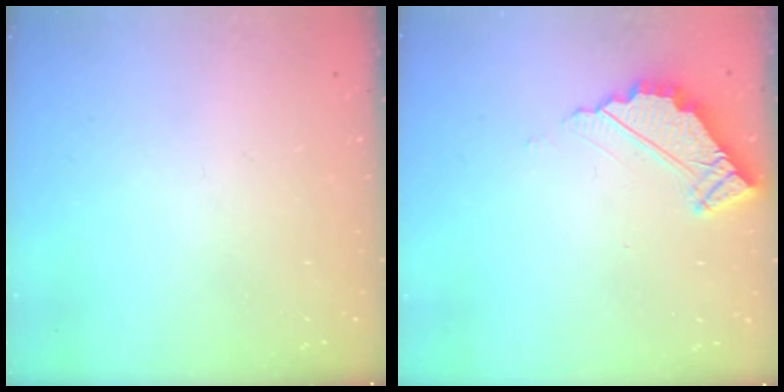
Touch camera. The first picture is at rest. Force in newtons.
{"total": 5.1, "press": 5.1, "slide": 0.4}